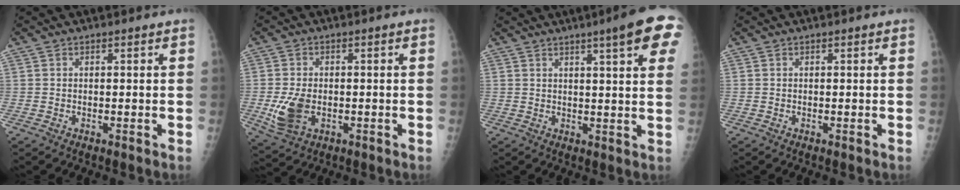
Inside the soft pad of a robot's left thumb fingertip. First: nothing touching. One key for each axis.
{"total": 7.0, "fx": -1.5, "fy": 4.5, "fz": 5.2, "tx": -0.102, "ty": -0.002, "tz": -0.020}
{"total": 11.4, "fx": 5.9, "fy": 1.4, "fz": 9.6, "tx": -0.110, "ty": -0.013, "tz": 0.065}
{"total": 0.0}